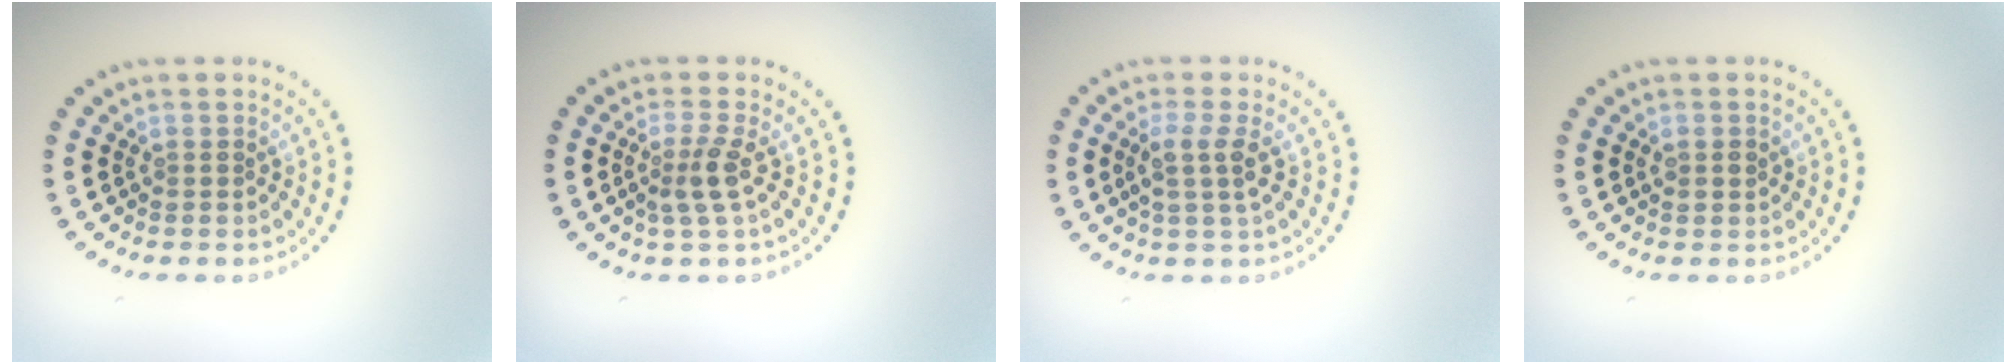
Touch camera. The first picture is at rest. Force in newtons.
{"total": 2.4, "press": 1.8, "slide": 1.6}
{"total": 2.3, "press": 1.9, "slide": 1.3}
{"total": 1.0, "press": 1.0, "slide": 0.2}